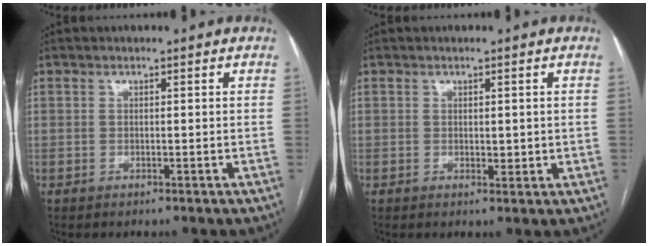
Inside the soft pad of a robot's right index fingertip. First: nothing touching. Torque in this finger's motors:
{"motor_torque": [-0.07, 0.29, 0.00, 0.01]}